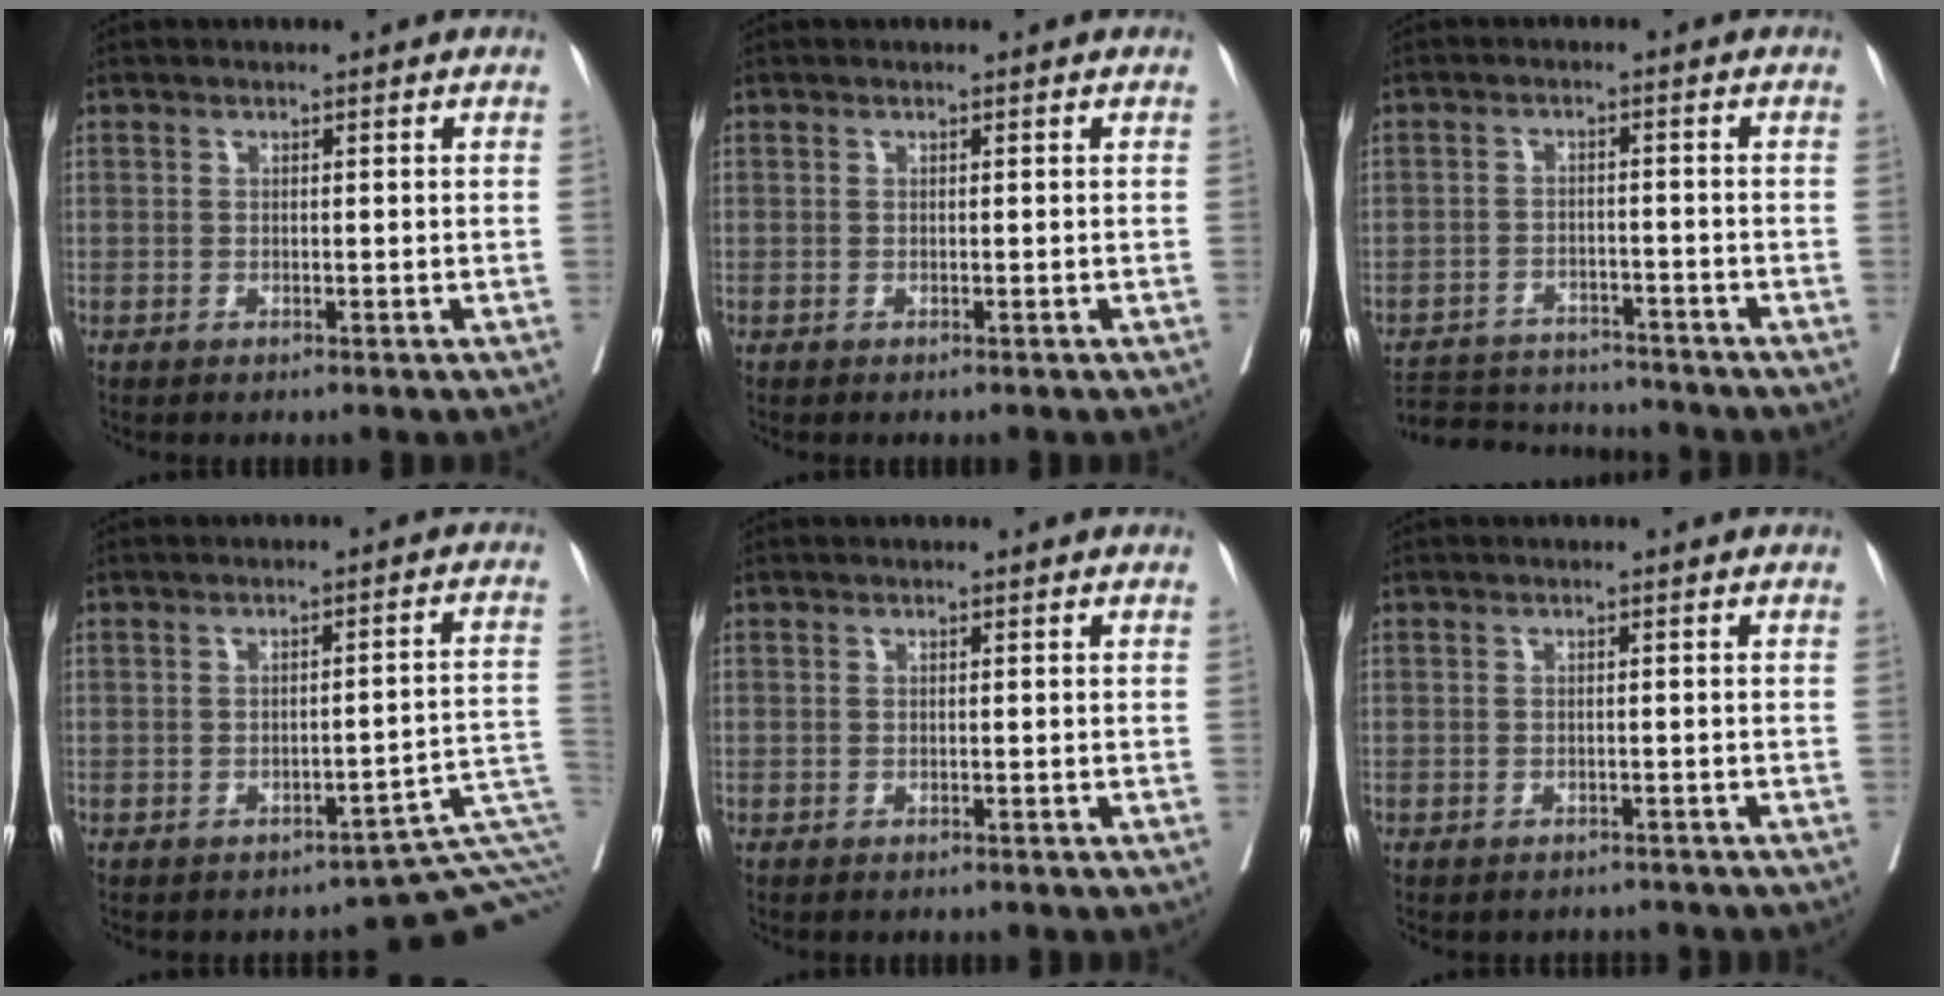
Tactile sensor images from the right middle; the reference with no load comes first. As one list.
[{"total": 0.0}, {"total": 9.8, "force": [-9.5, 2.3, 1.3], "torque": [-0.021, 0.007, -0.142]}, {"total": 7.0, "force": [-4.2, 1.5, 5.3], "torque": [-0.054, 0.038, -0.047]}, {"total": 0.6, "force": [-0.6, 0.2, 0.1], "torque": [-0.006, -0.001, -0.010]}, {"total": 3.0, "force": [-2.7, 1.2, 0.0], "torque": [0.004, 0.001, -0.036]}]